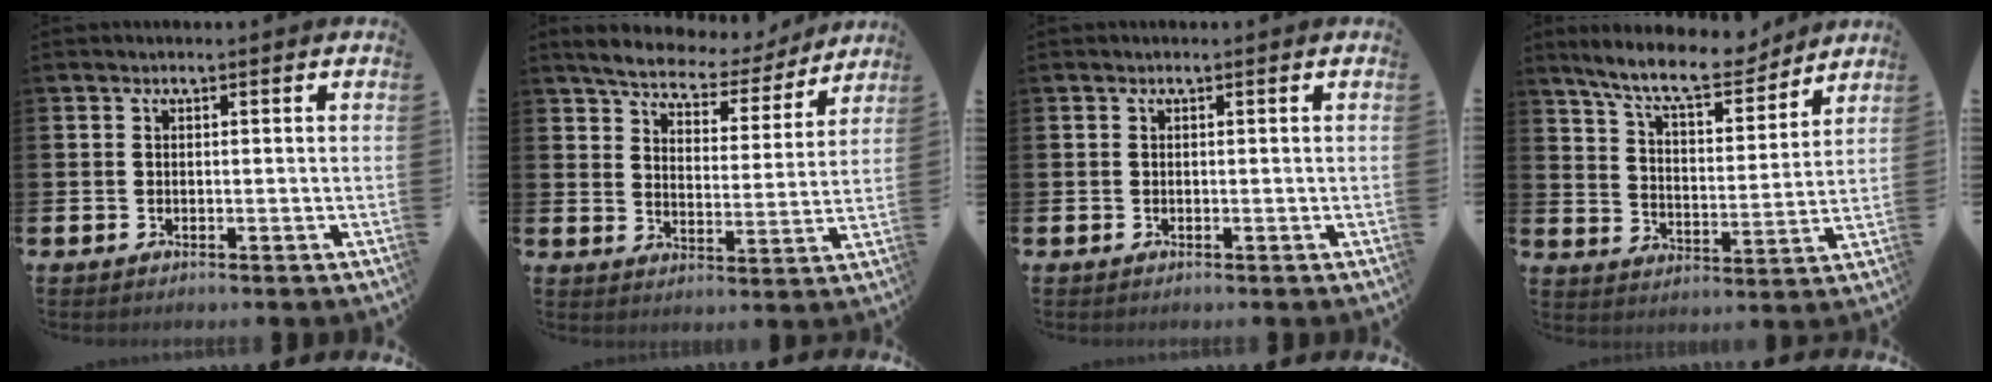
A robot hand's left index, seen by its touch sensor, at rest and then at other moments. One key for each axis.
{"total": 6.1, "fx": 5.8, "fy": 1.4, "fz": 1.3, "tx": -0.046, "ty": -0.044, "tz": 0.095}
{"total": 0.0}
{"total": 10.1, "fx": 9.1, "fy": 2.0, "fz": 3.8, "tx": -0.094, "ty": -0.055, "tz": 0.158}